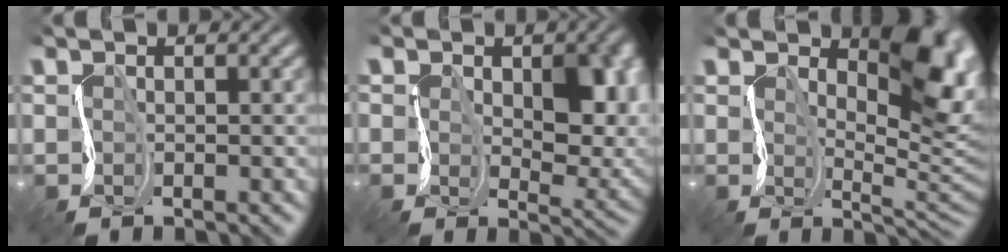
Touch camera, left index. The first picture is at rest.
{"total": 6.2, "force": [0.9, 3.8, 4.8], "torque": [-0.070, -0.030, 0.015]}
{"total": 7.0, "force": [3.3, 2.4, 5.7], "torque": [-0.085, -0.008, 0.047]}